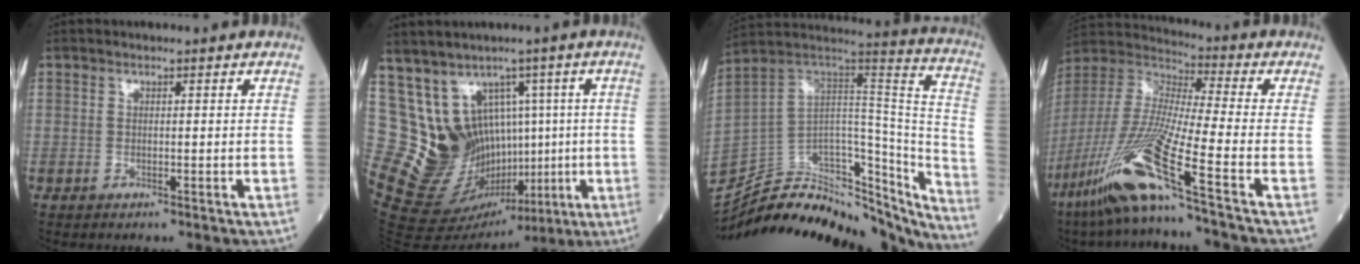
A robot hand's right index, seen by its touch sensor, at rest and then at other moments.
{"total": 15.3, "force": [2.3, 12.2, 9.0], "torque": [-0.170, 0.049, 0.089]}
{"total": 38.1, "force": [-33.7, 10.6, 14.4], "torque": [-0.219, -0.005, -0.465]}
{"total": 17.7, "force": [-10.3, -1.7, 14.4], "torque": [-0.322, -0.046, -0.202]}